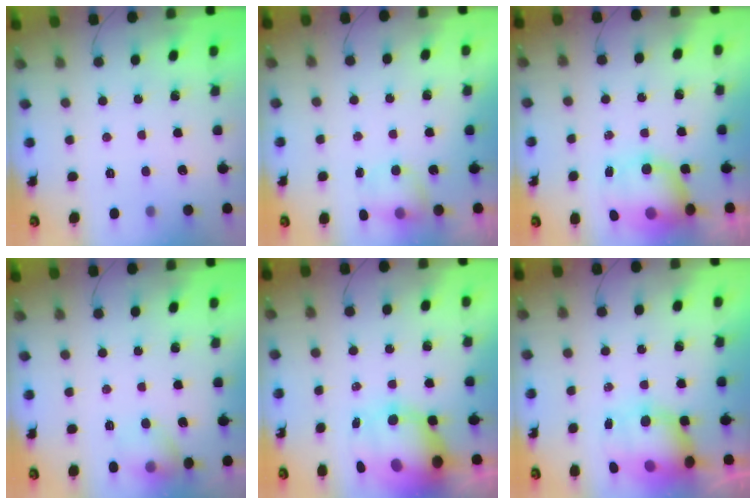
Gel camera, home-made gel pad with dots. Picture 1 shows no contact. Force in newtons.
{"total": 7.4, "press": 5.7, "slide": 4.7}
{"total": 9.0, "press": 8.8, "slide": 1.9}
{"total": 9.8, "press": 9.7, "slide": 1.5}
{"total": 13.3, "press": 12.9, "slide": 3.4}
{"total": 12.0, "press": 11.6, "slide": 3.0}